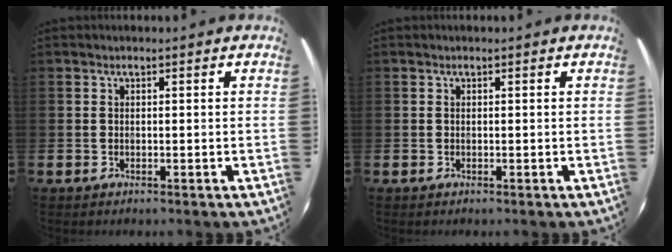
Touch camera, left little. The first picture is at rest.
{"total": 0.0}